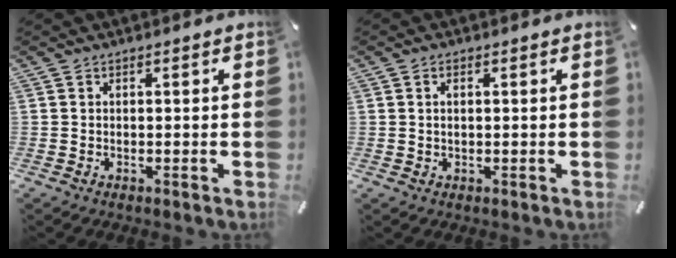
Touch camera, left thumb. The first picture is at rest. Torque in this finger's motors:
{"motor_torque": [-0.42, -0.35, 0.02, -0.08, 0.00]}